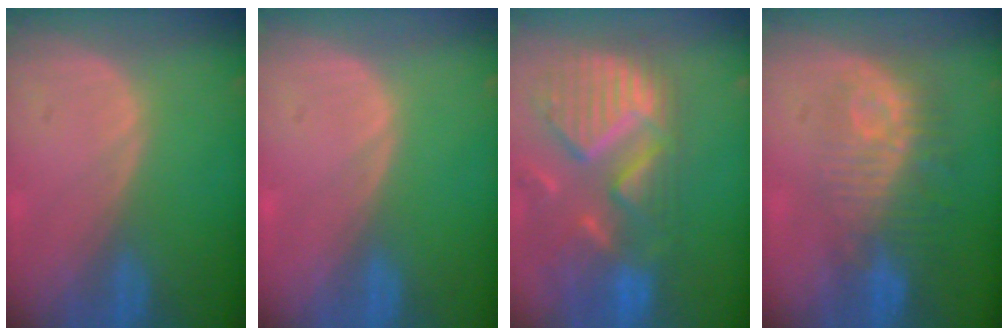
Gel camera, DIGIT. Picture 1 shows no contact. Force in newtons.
{"total": 0.0}
{"total": 13.2, "press": 11.2, "slide": 7.0}
{"total": 9.7, "press": 8.7, "slide": 4.2}